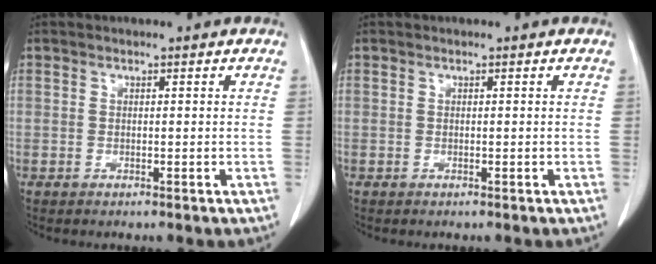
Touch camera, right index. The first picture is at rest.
{"total": 0.0}